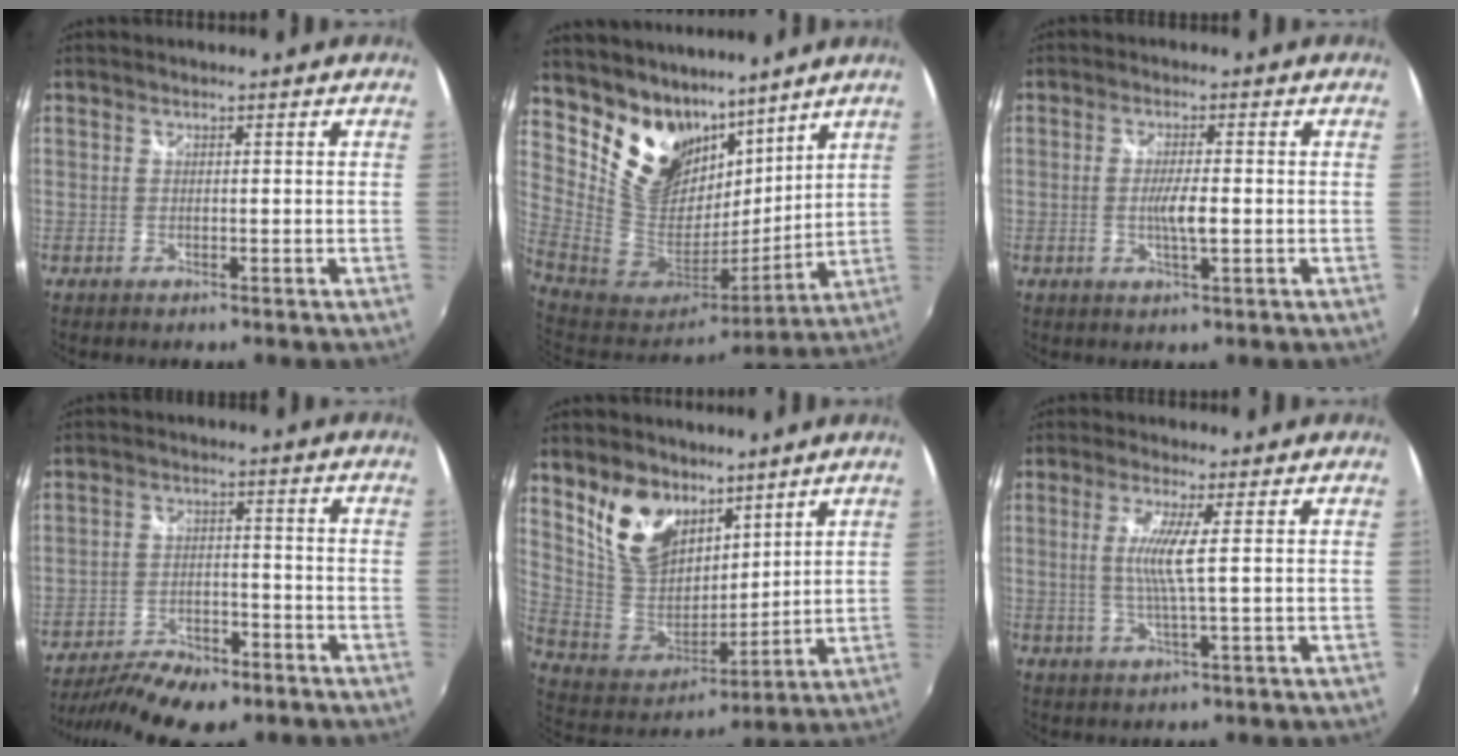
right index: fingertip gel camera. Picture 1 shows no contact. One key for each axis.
{"total": 19.6, "fx": 14.3, "fy": 11.7, "fz": 6.6, "tx": -0.174, "ty": -0.010, "tz": 0.275}
{"total": 4.0, "fx": -0.7, "fy": 0.4, "fz": 3.9, "tx": -0.070, "ty": -0.007, "tz": -0.011}
{"total": 14.2, "fx": -10.7, "fy": 5.5, "fz": 7.6, "tx": -0.173, "ty": -0.027, "tz": -0.175}
{"total": 15.3, "fx": 9.7, "fy": 9.4, "fz": 7.3, "tx": -0.162, "ty": 0.012, "tz": 0.200}
{"total": 5.4, "fx": 0.7, "fy": -0.7, "fz": 5.3, "tx": -0.109, "ty": -0.008, "tz": 0.014}